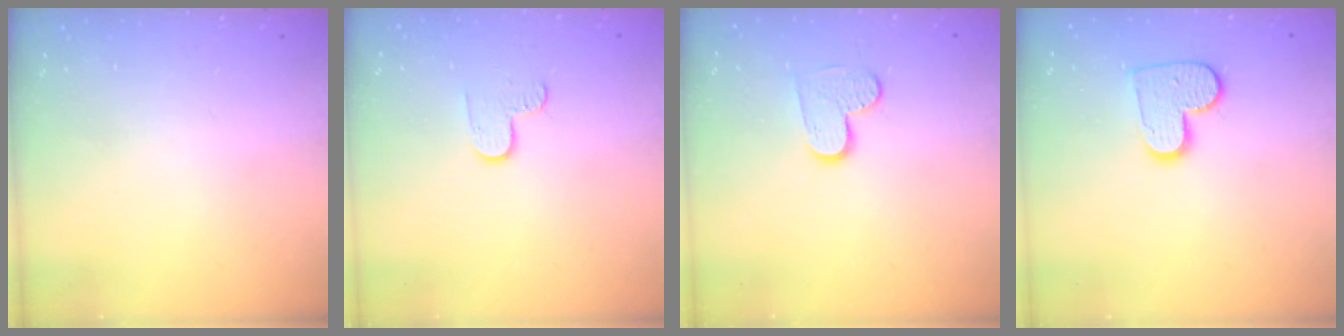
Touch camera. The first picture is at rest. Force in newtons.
{"total": 4.7, "press": 4.7, "slide": 0.4}
{"total": 6.3, "press": 6.3, "slide": 0.1}
{"total": 9.7, "press": 9.7, "slide": 0.5}